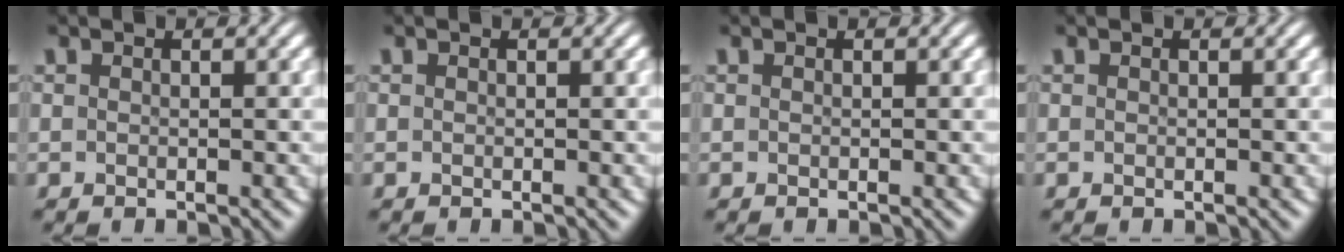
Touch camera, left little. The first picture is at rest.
{"total": 0.0}
{"total": 0.0}
{"total": 0.0}